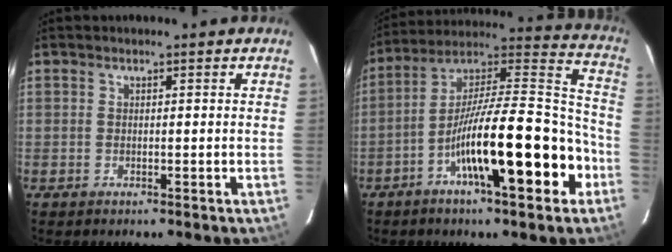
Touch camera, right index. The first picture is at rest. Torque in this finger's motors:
{"motor_torque": [1.45, -0.69, 1.05, 0.21]}